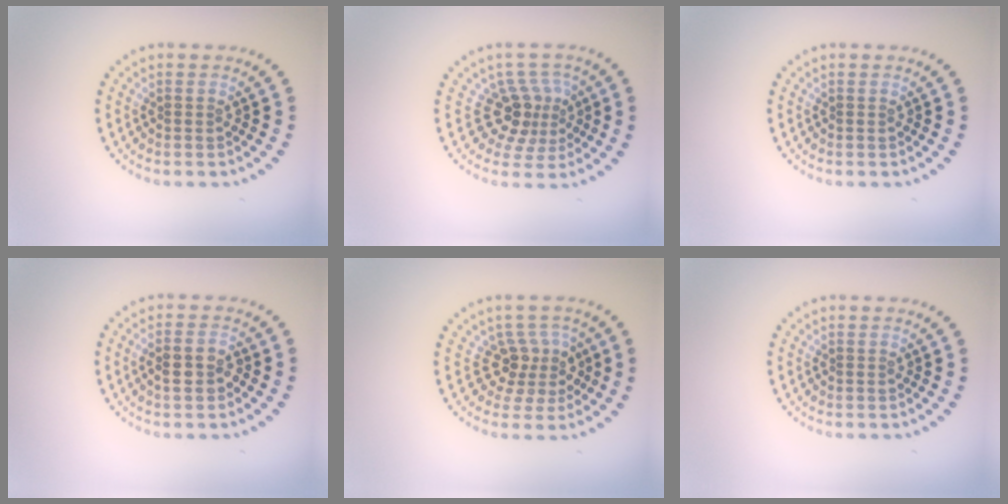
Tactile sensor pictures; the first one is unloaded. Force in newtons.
{"total": 3.7, "press": 2.7, "slide": 2.5}
{"total": 0.0}
{"total": 2.1, "press": 2.0, "slide": 0.6}
{"total": 3.1, "press": 2.3, "slide": 2.1}
{"total": 0.0}